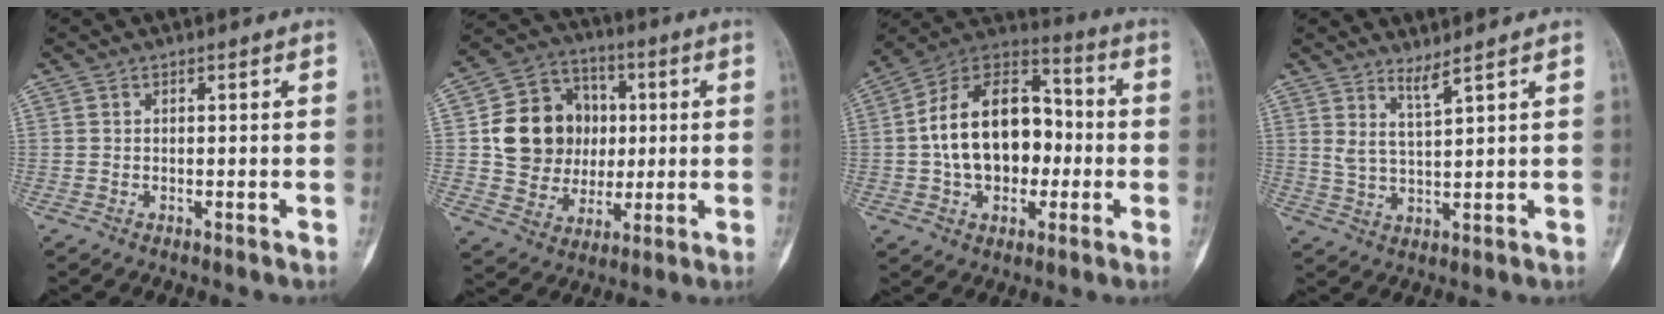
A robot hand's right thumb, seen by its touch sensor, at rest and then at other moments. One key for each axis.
{"total": 16.5, "fx": 1.7, "fy": 14.3, "fz": 8.1, "tx": -0.097, "ty": 0.017, "tz": 0.039}
{"total": 20.0, "fx": -0.9, "fy": 13.4, "fz": 14.8, "tx": -0.211, "ty": 0.039, "tz": -0.018}
{"total": 3.6, "fx": 2.8, "fy": -0.4, "fz": 2.3, "tx": -0.051, "ty": -0.040, "tz": 0.061}